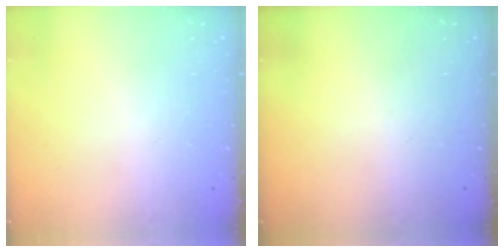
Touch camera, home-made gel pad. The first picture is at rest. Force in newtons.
{"total": 0.0}